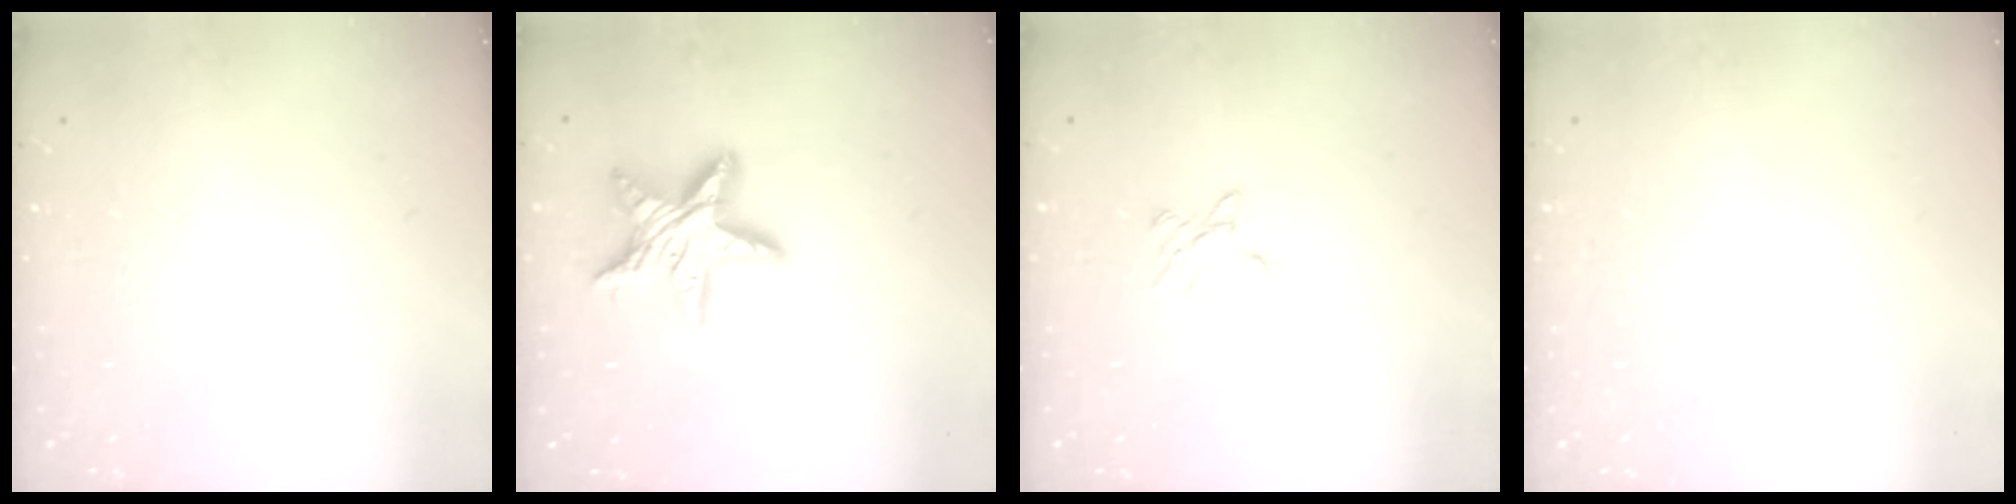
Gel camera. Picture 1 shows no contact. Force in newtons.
{"total": 15.2, "press": 15.2, "slide": 1.1}
{"total": 4.0, "press": 4.0, "slide": 0.5}
{"total": 0.0}